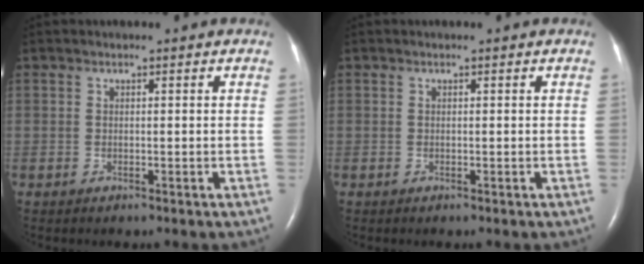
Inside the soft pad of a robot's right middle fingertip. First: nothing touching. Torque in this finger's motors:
{"motor_torque": [0.00, 0.00, -0.01, 0.00]}